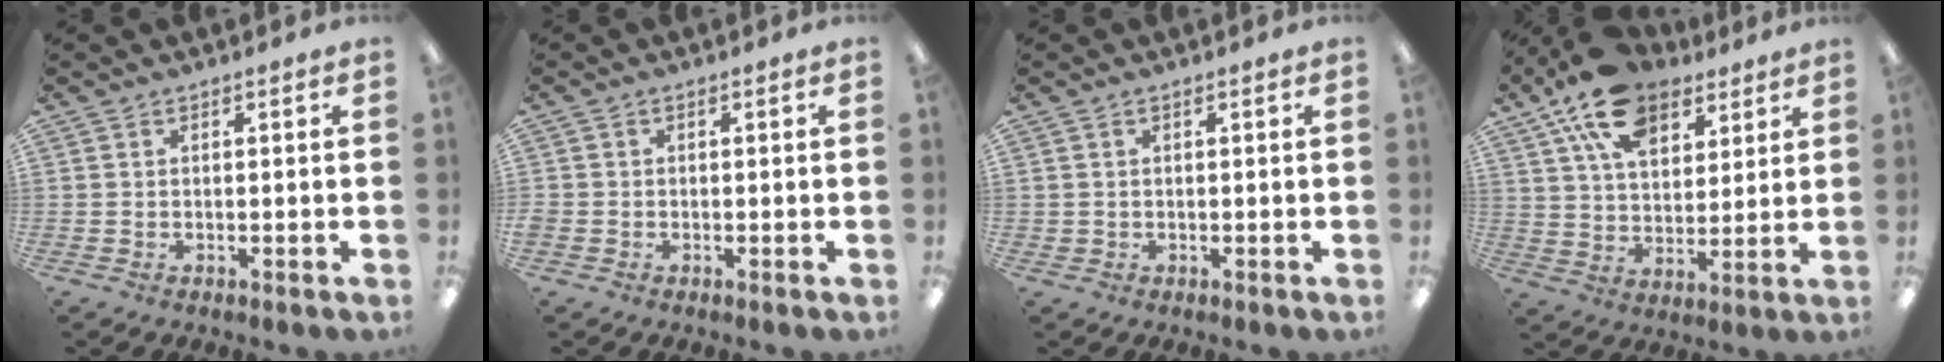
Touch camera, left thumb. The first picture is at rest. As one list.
[{"total": 1.0, "force": [-0.5, 0.8, 0.2], "torque": [-0.002, 0.004, -0.011]}, {"total": 0.8, "force": [0.3, 0.8, 0.1], "torque": [-0.004, 0.006, 0.003]}, {"total": 16.3, "force": [10.5, 9.3, 8.4], "torque": [-0.152, -0.038, 0.193]}]